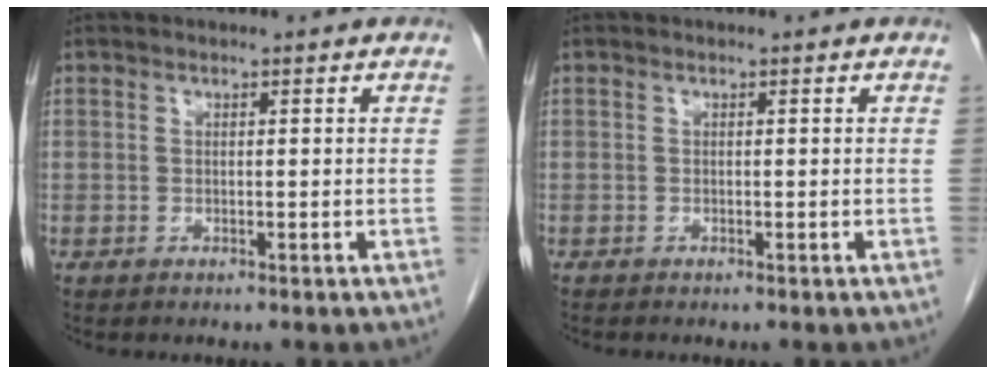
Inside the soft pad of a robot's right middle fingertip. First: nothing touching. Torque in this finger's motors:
{"motor_torque": [0.24, -0.19, 0.06, 0.01]}